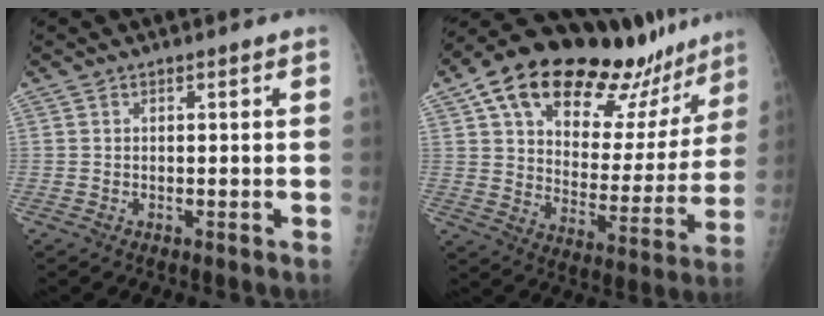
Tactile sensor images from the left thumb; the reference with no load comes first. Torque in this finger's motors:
{"motor_torque": [0.59, 0.71, 1.55, -1.22, 0.16]}